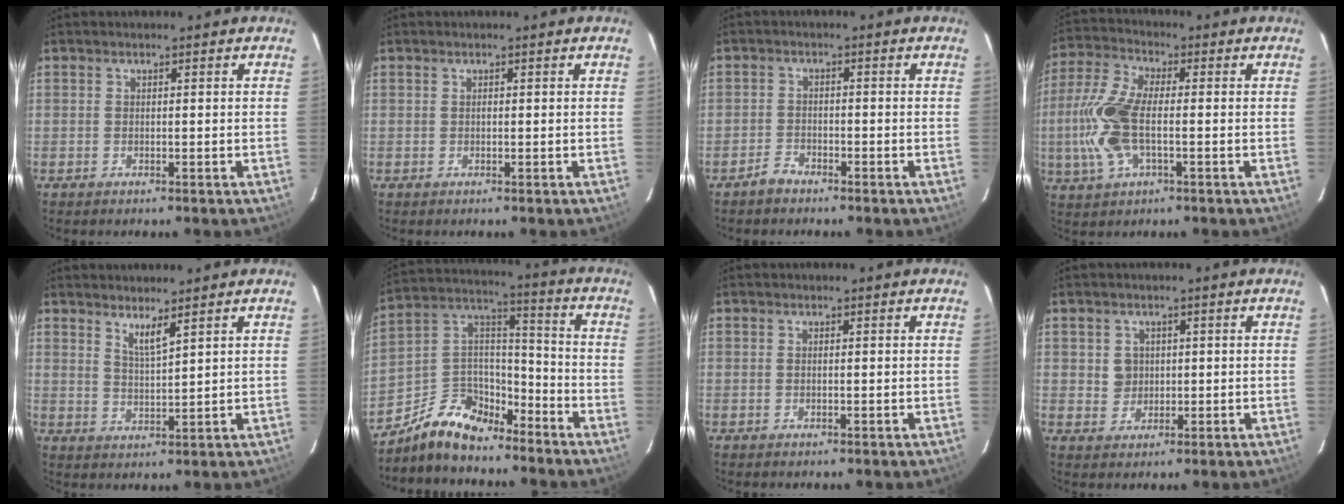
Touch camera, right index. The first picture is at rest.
{"total": 0.0}
{"total": 2.5, "force": [-2.1, 1.3, 0.3], "torque": [-0.012, 0.007, -0.039]}
{"total": 12.2, "force": [-1.7, 5.4, 10.8], "torque": [-0.247, 0.006, -0.039]}
{"total": 3.6, "force": [2.7, 0.2, 2.3], "torque": [-0.043, -0.006, 0.048]}
{"total": 12.6, "force": [-9.7, 6.3, 5.0], "torque": [-0.118, 0.048, -0.174]}
{"total": 0.5, "force": [0.0, 0.0, 0.5], "torque": [-0.012, 0.002, -0.002]}
{"total": 3.3, "force": [0.5, 3.2, 0.5], "torque": [-0.003, 0.010, 0.012]}